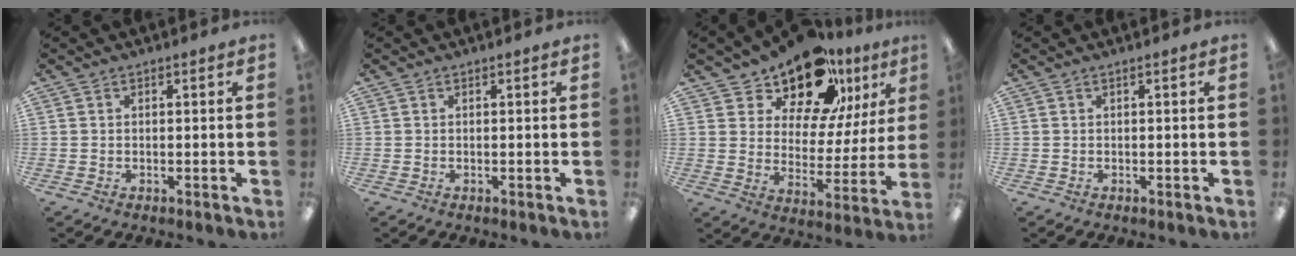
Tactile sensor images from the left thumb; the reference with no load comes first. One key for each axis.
{"total": 0.0}
{"total": 16.6, "fx": 13.6, "fy": 7.4, "fz": 6.1, "tx": -0.111, "ty": -0.098, "tz": 0.242}
{"total": 0.0}